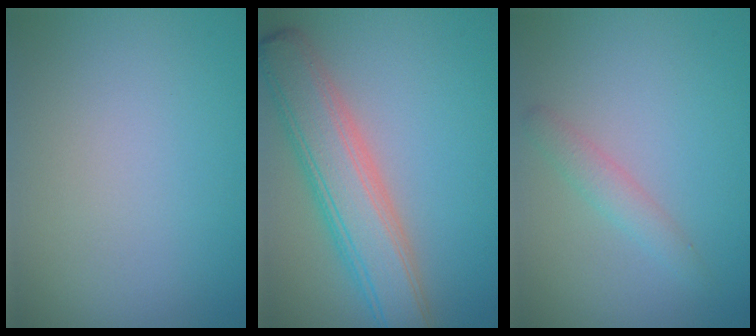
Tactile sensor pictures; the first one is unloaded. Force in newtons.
{"total": 6.7, "press": 6.7, "slide": 0.3}
{"total": 1.7, "press": 1.7, "slide": 0.1}